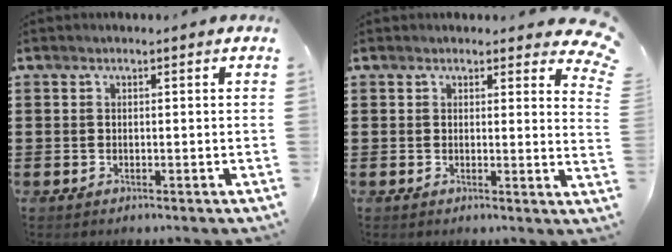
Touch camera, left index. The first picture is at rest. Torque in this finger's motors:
{"motor_torque": [-0.05, -1.29, 0.25, 0.00]}